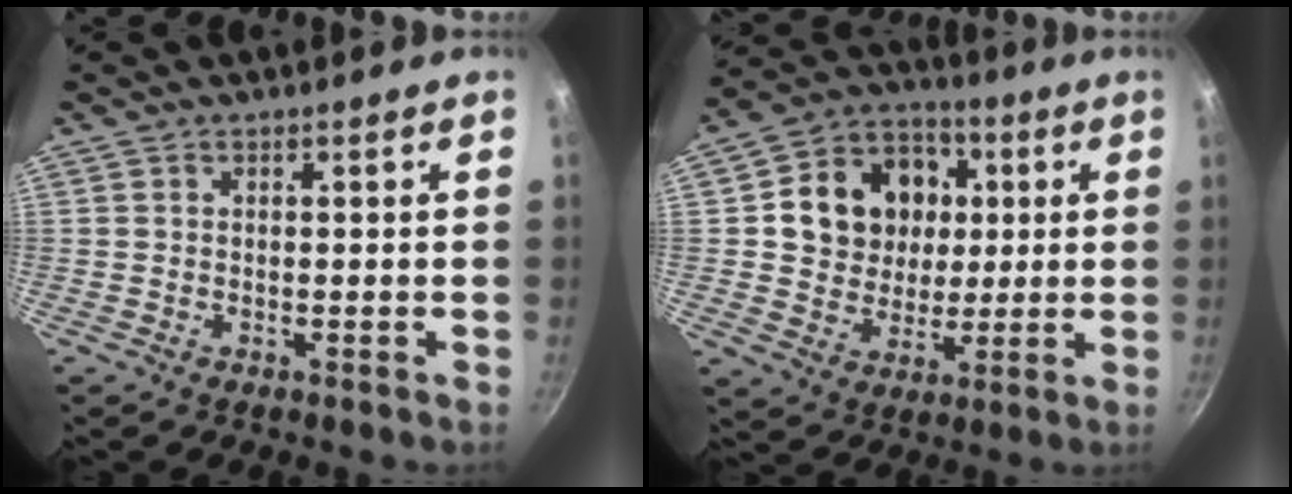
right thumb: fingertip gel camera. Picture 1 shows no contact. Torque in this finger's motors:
{"motor_torque": [0.36, 0.45, 0.13, -0.10, 0.20]}